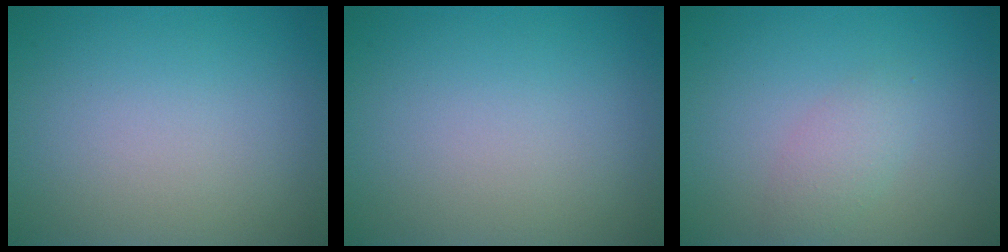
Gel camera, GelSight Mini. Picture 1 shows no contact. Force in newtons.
{"total": 0.0}
{"total": 1.8, "press": 1.8, "slide": 0.0}